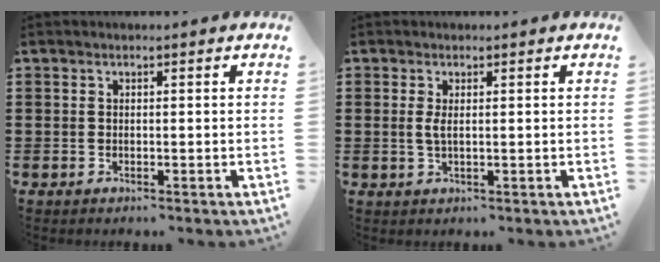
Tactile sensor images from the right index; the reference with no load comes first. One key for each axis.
{"total": 1.8, "fx": 0.3, "fy": 0.4, "fz": 1.7, "tx": -0.041, "ty": -0.002, "tz": 0.001}